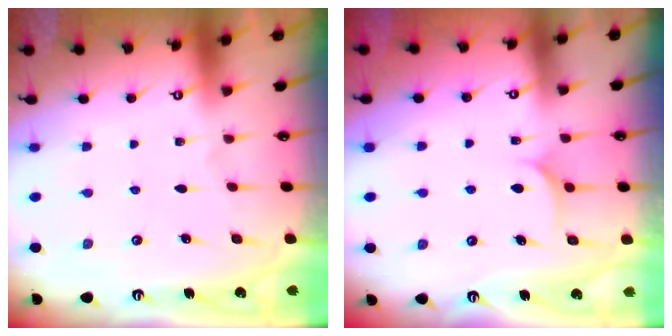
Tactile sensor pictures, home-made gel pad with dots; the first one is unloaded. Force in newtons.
{"total": 6.3, "press": 6.3, "slide": 0.3}